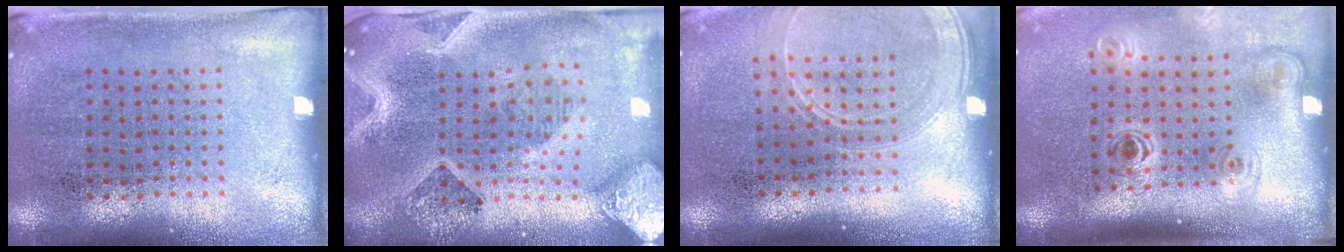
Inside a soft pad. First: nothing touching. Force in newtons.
{"total": 4.1, "press": 3.2, "slide": 2.6}
{"total": 1.7, "press": 1.6, "slide": 0.6}
{"total": 2.1, "press": 1.4, "slide": 1.5}